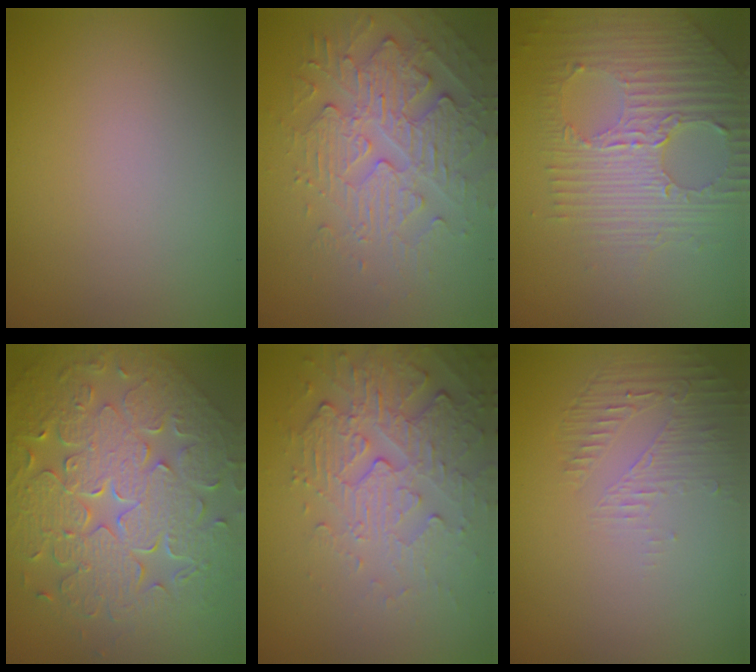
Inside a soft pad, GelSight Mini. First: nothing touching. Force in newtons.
{"total": 4.3, "press": 3.8, "slide": 2.0}
{"total": 7.1, "press": 4.7, "slide": 5.3}
{"total": 9.9, "press": 6.9, "slide": 7.0}
{"total": 5.5, "press": 3.7, "slide": 4.1}
{"total": 1.7, "press": 0.6, "slide": 1.6}